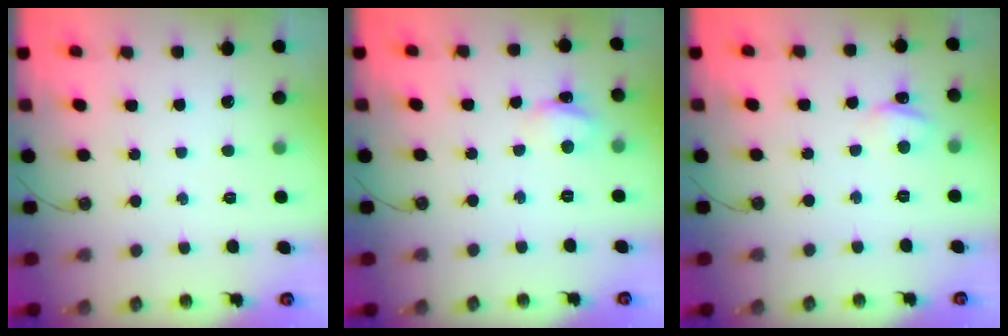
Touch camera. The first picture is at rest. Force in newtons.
{"total": 3.1, "press": 3.1, "slide": 0.3}
{"total": 3.7, "press": 3.7, "slide": 0.5}